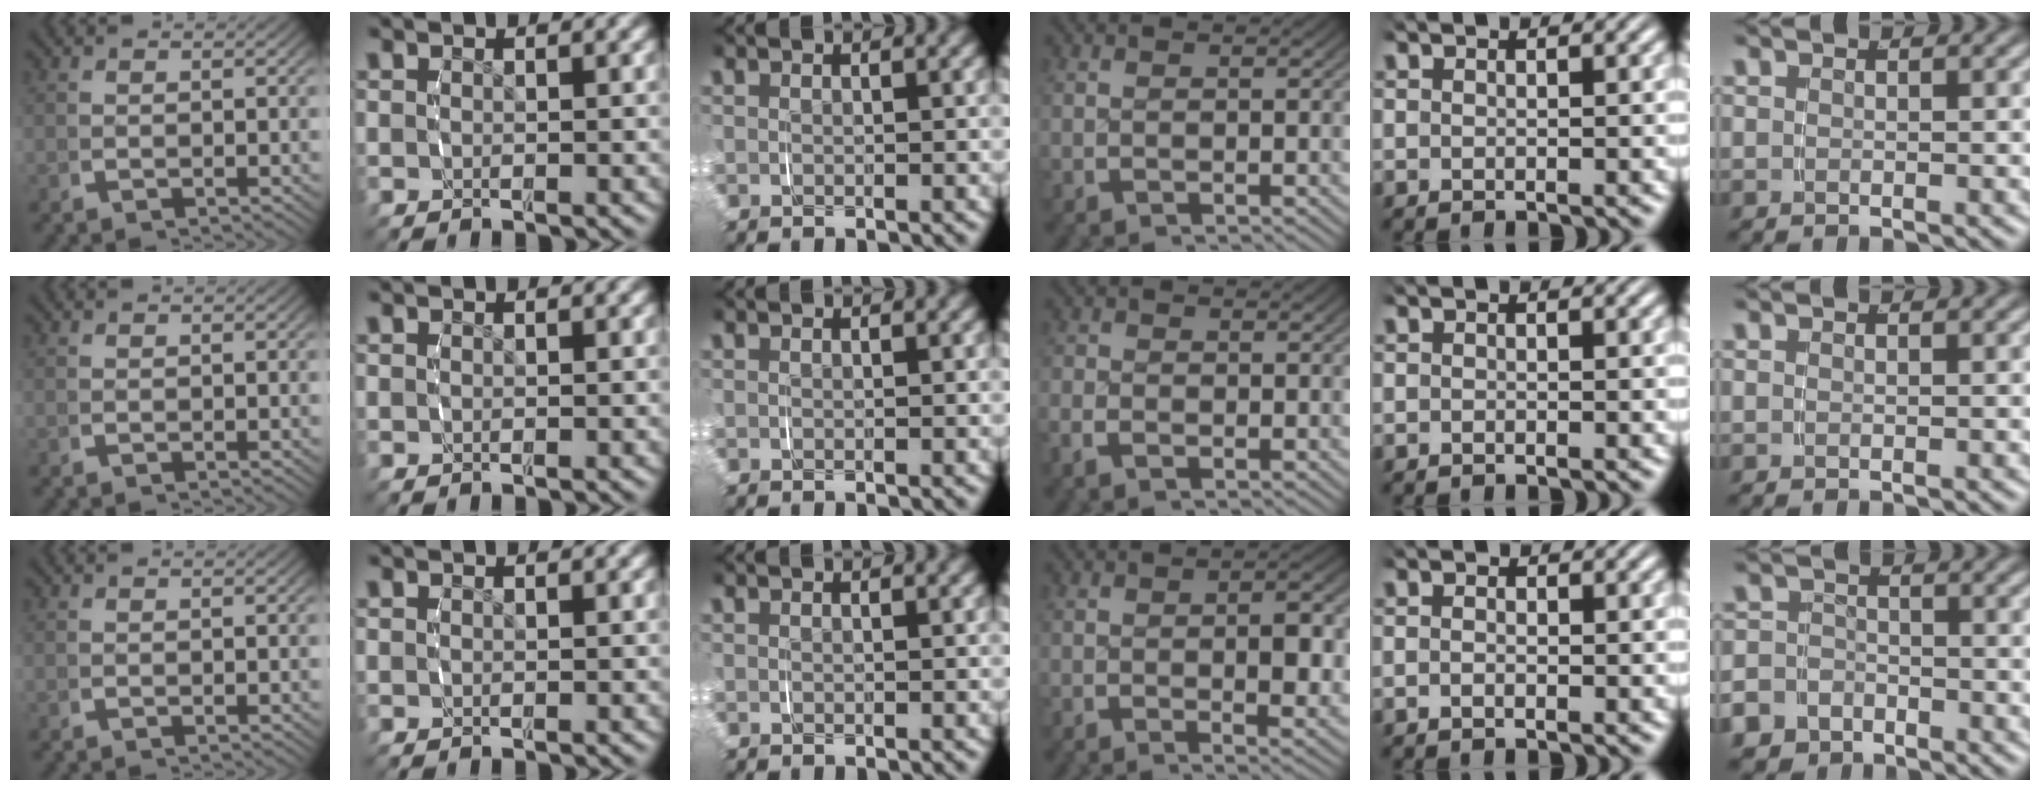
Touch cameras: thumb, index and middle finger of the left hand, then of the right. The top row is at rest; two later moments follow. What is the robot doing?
{"motion": "grasp_and_lifting", "object": "scarf"}